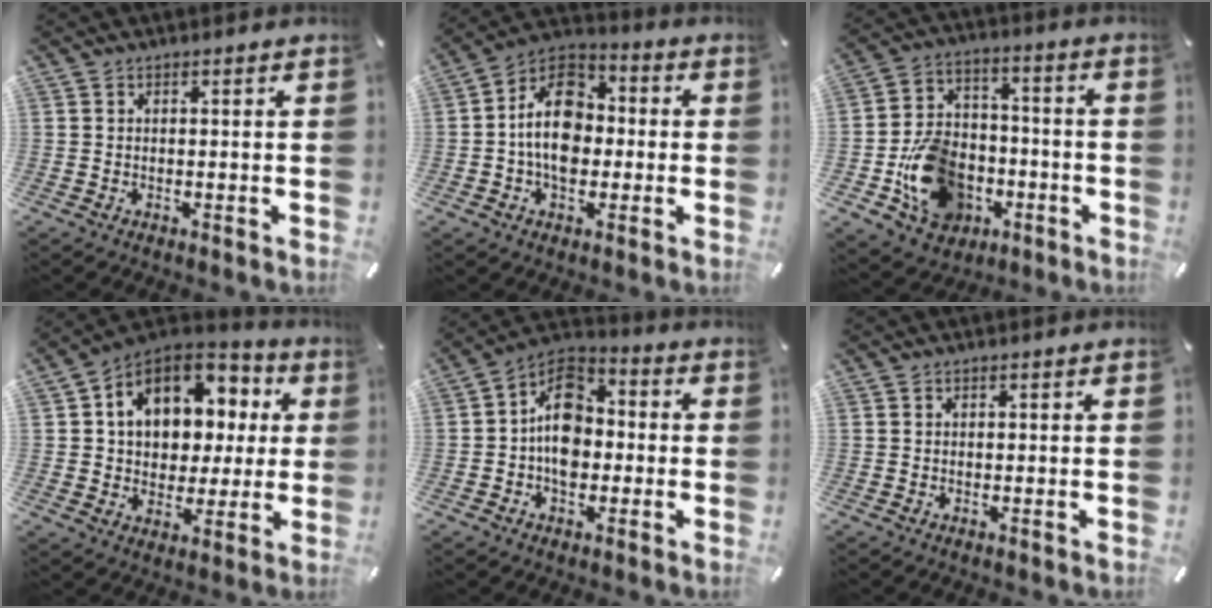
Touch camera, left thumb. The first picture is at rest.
{"total": 13.8, "force": [-1.3, 9.9, 9.5], "torque": [-0.172, 0.020, -0.025]}
{"total": 15.4, "force": [-5.8, 12.0, 7.8], "torque": [-0.136, 0.046, -0.093]}
{"total": 13.3, "force": [4.5, 10.5, 6.8], "torque": [-0.121, -0.019, 0.089]}
{"total": 10.6, "force": [-1.1, 8.0, 6.9], "torque": [-0.124, 0.012, -0.023]}
{"total": 0.0}